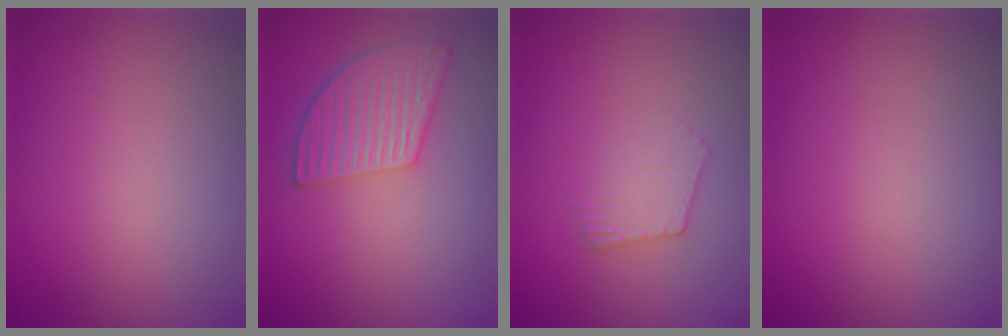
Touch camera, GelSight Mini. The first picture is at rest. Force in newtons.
{"total": 5.3, "press": 4.1, "slide": 3.3}
{"total": 2.1, "press": 2.0, "slide": 0.4}
{"total": 0.0}